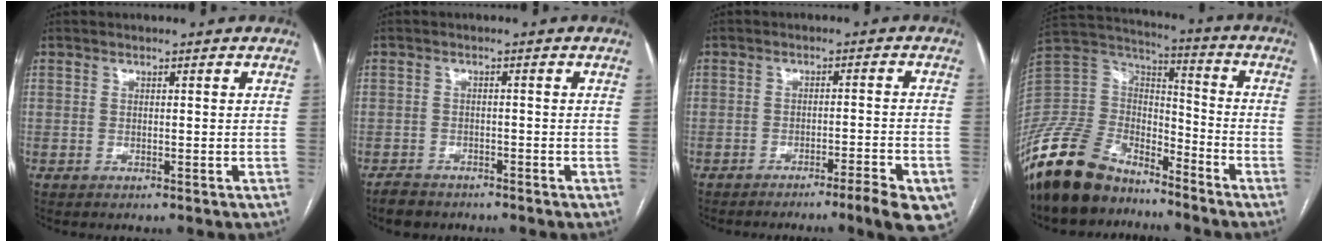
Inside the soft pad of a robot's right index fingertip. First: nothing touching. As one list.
[{"total": 3.2, "force": [-2.6, 1.8, 0.4], "torque": [-0.011, 0.001, -0.043]}, {"total": 10.0, "force": [-7.0, 0.5, 7.1], "torque": [-0.065, 0.005, -0.099]}, {"total": 17.3, "force": [-13.8, 7.8, 6.9], "torque": [-0.152, 0.027, -0.264]}]